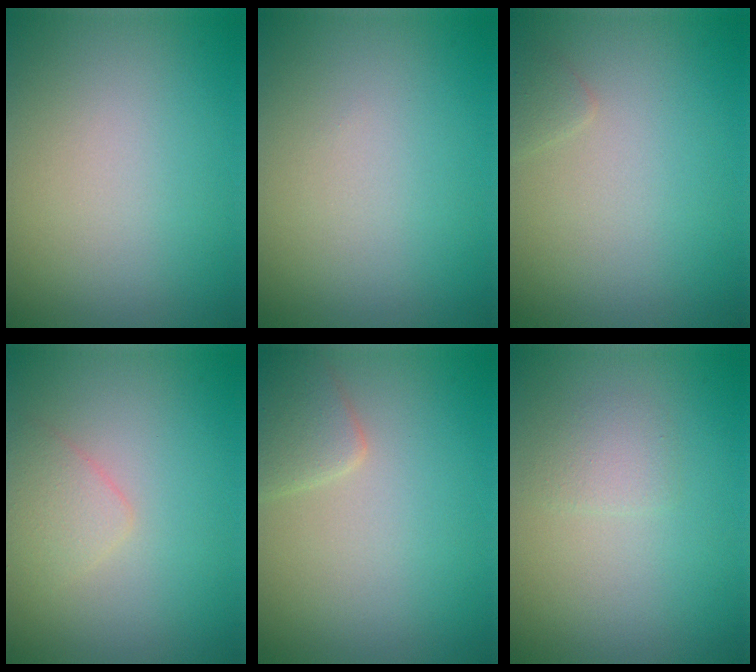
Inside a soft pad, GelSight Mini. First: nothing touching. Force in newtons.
{"total": 0.0}
{"total": 0.8, "press": 0.8, "slide": 0.0}
{"total": 1.7, "press": 1.7, "slide": 0.0}
{"total": 2.3, "press": 2.3, "slide": 0.1}
{"total": 1.3, "press": 1.3, "slide": 0.1}